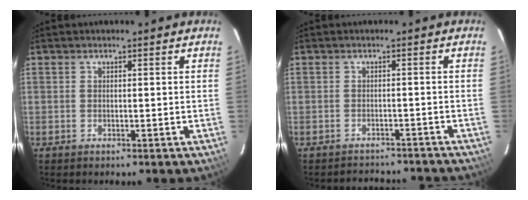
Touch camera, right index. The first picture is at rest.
{"total": 8.5, "force": [-7.8, 2.9, 1.9], "torque": [-0.036, 0.012, -0.093]}